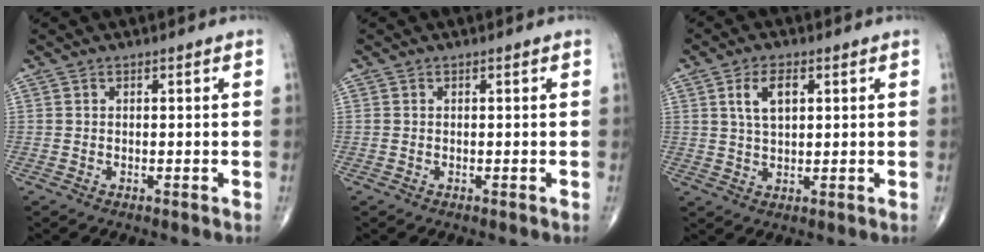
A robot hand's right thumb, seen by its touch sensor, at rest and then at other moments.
{"total": 0.0}
{"total": 5.5, "force": [1.9, 2.8, 4.4], "torque": [-0.075, -0.004, 0.037]}